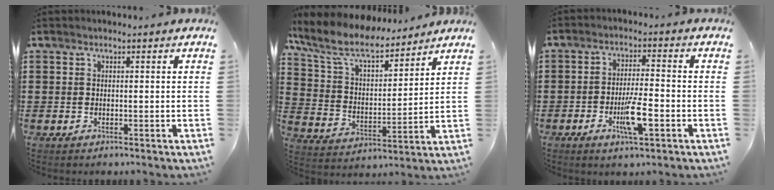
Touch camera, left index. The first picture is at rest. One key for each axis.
{"total": 9.0, "fx": 7.8, "fy": 2.4, "fz": 3.9, "tx": -0.112, "ty": -0.038, "tz": 0.136}
{"total": 6.9, "fx": -2.5, "fy": 1.7, "fz": 6.2, "tx": -0.112, "ty": -0.003, "tz": -0.043}